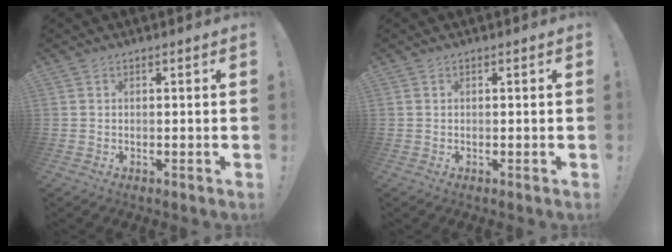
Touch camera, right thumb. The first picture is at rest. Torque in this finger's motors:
{"motor_torque": [-0.03, 0.03, -0.02, -0.02, 0.00]}